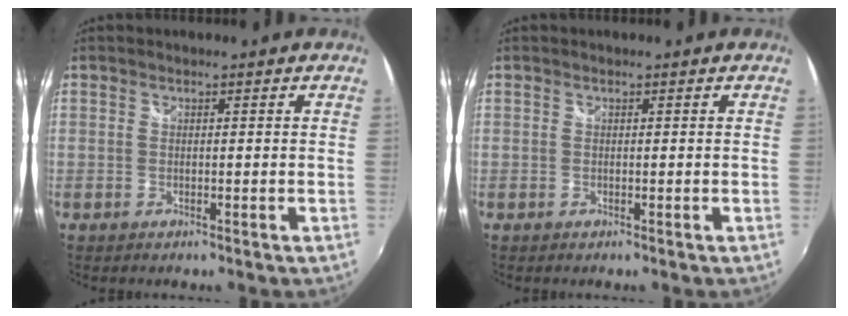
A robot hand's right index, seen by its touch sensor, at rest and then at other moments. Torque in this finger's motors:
{"motor_torque": [-0.01, 0.01, 0.00, 0.00]}